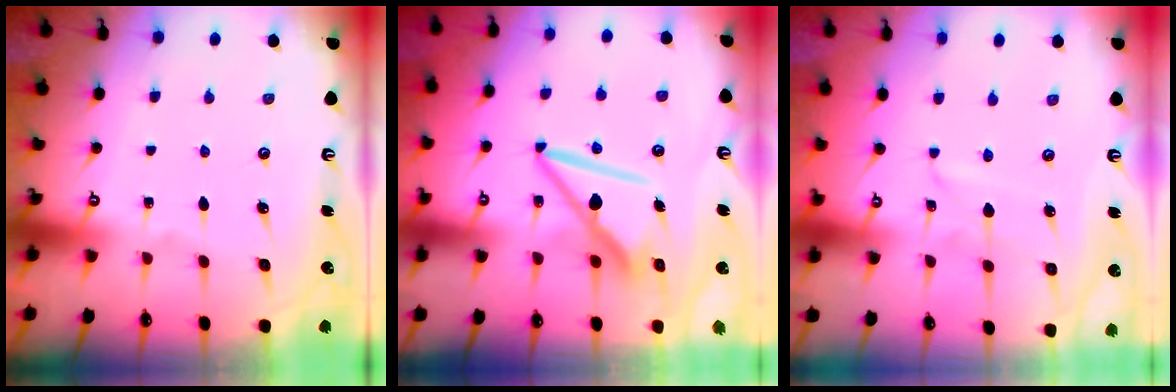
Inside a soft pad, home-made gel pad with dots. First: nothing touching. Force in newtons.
{"total": 9.1, "press": 9.1, "slide": 0.8}
{"total": 2.1, "press": 2.1, "slide": 0.3}